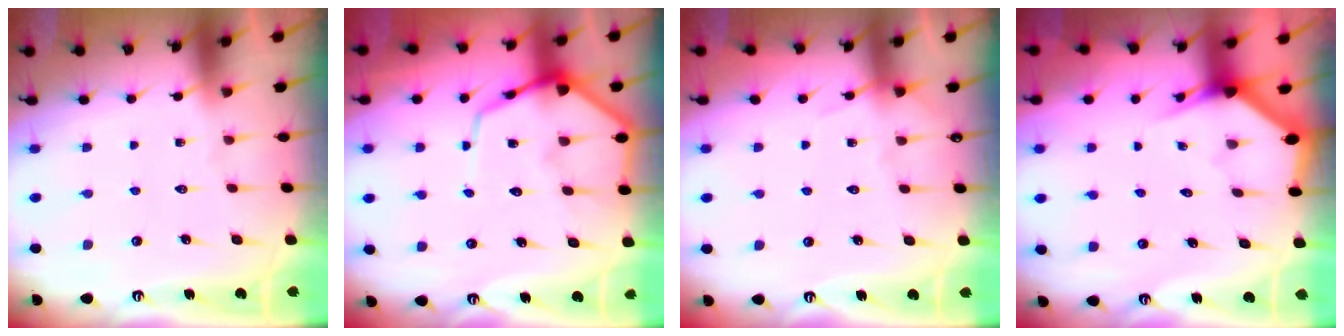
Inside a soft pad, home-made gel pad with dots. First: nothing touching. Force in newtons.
{"total": 10.3, "press": 10.3, "slide": 1.0}
{"total": 4.3, "press": 4.3, "slide": 0.6}
{"total": 2.9, "press": 2.9, "slide": 0.1}